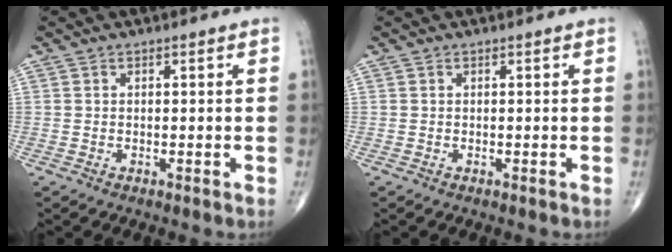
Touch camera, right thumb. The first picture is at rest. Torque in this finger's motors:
{"motor_torque": [-0.03, 0.03, -0.01, 0.01, 0.00]}